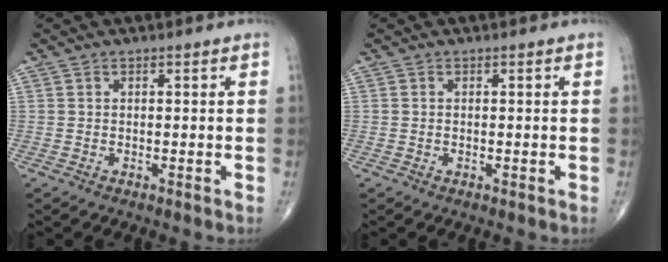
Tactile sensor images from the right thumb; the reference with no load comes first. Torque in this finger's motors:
{"motor_torque": [0.25, 0.12, -0.12, -0.07, 0.03]}